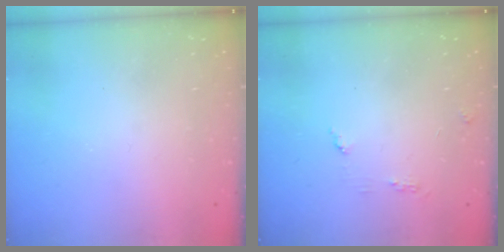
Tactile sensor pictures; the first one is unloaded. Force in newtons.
{"total": 3.9, "press": 3.9, "slide": 0.3}